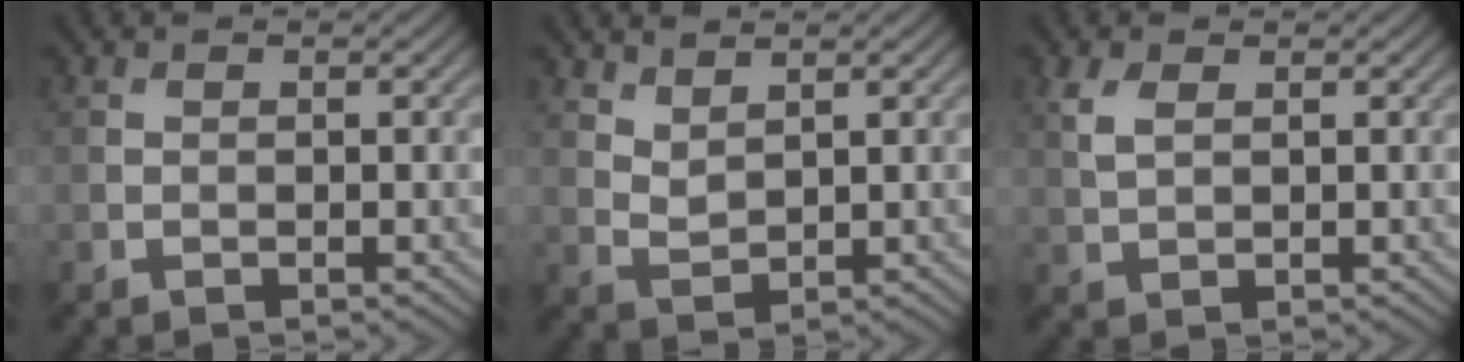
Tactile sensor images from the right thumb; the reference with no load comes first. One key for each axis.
{"total": 2.9, "fx": 2.2, "fy": 1.0, "fz": 1.5, "tx": -0.036, "ty": -0.005, "tz": 0.053}
{"total": 2.5, "fx": 1.1, "fy": 1.2, "fz": 1.8, "tx": -0.051, "ty": 0.001, "tz": 0.025}